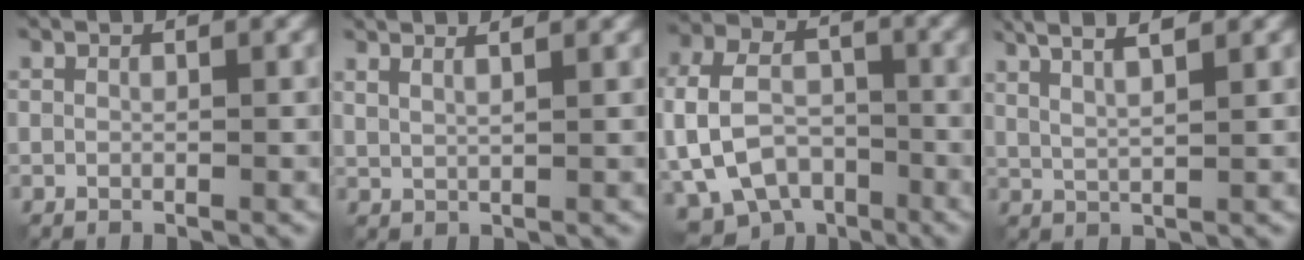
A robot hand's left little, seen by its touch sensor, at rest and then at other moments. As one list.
[{"total": 3.7, "force": [2.6, 1.3, 2.2], "torque": [-0.022, 0.022, 0.018]}, {"total": 10.0, "force": [-3.3, 7.4, 5.9], "torque": [-0.119, -0.008, -0.062]}, {"total": 6.6, "force": [4.0, 2.0, 4.9], "torque": [-0.074, 0.022, 0.047]}]